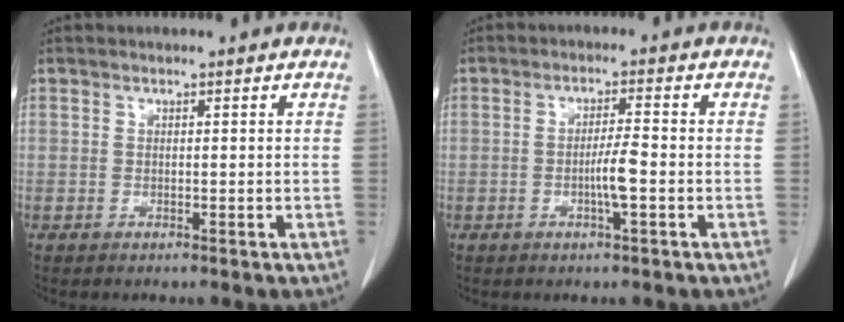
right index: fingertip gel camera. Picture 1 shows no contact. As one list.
[{"total": 3.8, "force": [-1.1, 0.0, 3.7], "torque": [-0.068, -0.003, -0.020]}]